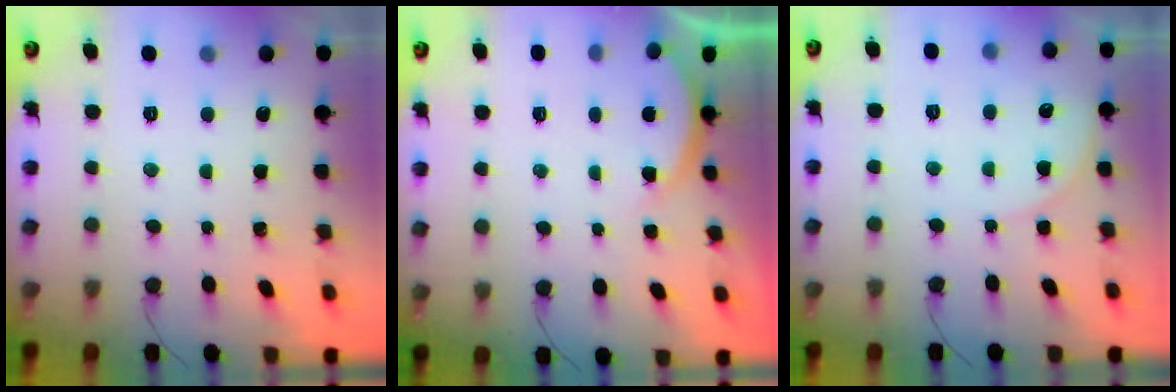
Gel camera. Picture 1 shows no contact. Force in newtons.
{"total": 2.6, "press": 2.5, "slide": 0.7}
{"total": 5.4, "press": 5.3, "slide": 0.8}